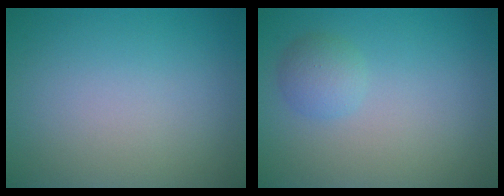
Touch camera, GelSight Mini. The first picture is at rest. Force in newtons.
{"total": 1.8, "press": 1.8, "slide": 0.1}